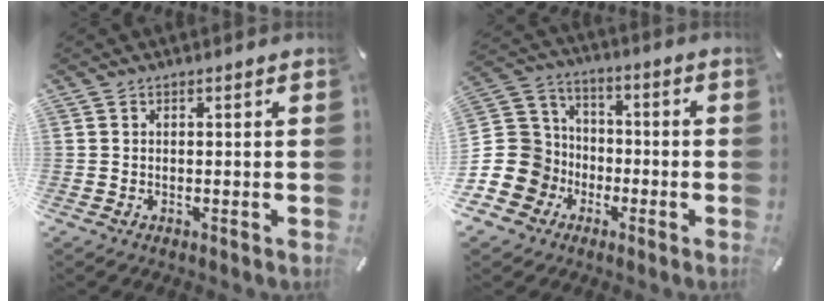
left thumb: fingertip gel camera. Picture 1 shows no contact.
{"total": 13.6, "force": [-4.8, 12.4, 2.7], "torque": [-0.069, 0.029, -0.086]}